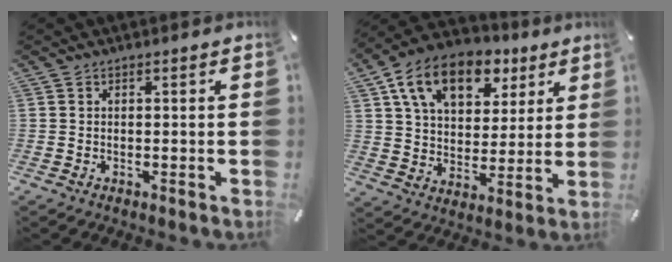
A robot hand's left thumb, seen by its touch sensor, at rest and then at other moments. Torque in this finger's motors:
{"motor_torque": [2.55, 2.46, 1.73, -1.04, 0.23]}